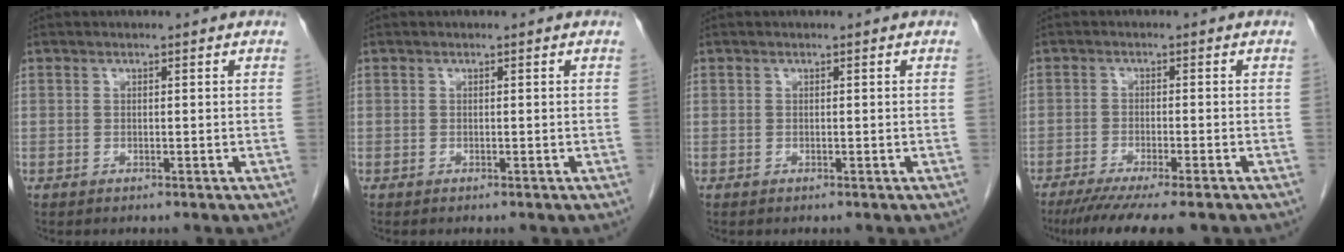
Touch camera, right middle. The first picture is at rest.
{"total": 0.0}
{"total": 0.0}
{"total": 9.9, "force": [-7.9, 0.5, 5.9], "torque": [-0.079, -0.021, -0.120]}